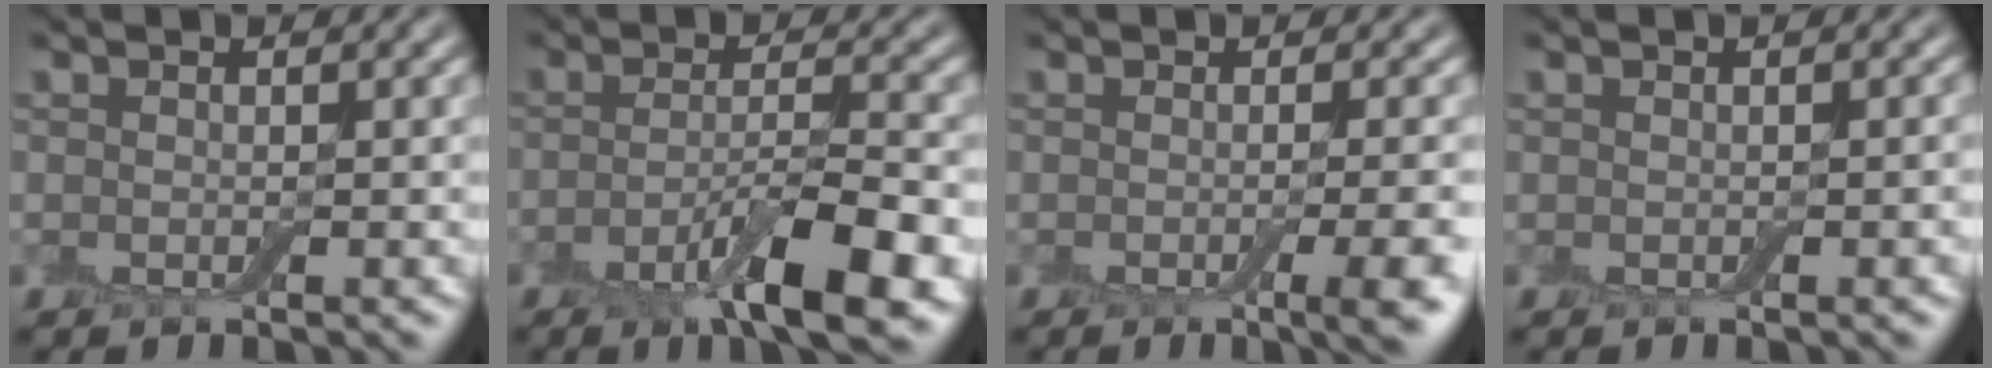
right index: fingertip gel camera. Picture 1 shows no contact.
{"total": 6.8, "force": [-3.2, 1.5, 5.8], "torque": [-0.097, 0.002, -0.058]}
{"total": 5.2, "force": [-1.7, 1.5, 4.7], "torque": [-0.052, -0.008, -0.020]}
{"total": 0.7, "force": [-0.1, 0.2, 0.7], "torque": [-0.005, 0.002, -0.002]}